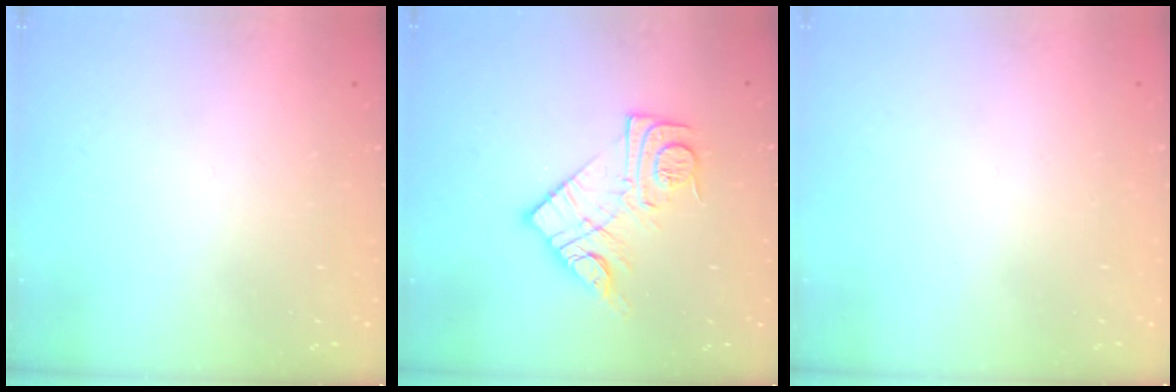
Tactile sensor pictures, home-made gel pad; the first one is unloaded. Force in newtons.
{"total": 13.8, "press": 13.7, "slide": 0.8}
{"total": 1.6, "press": 1.6, "slide": 0.1}